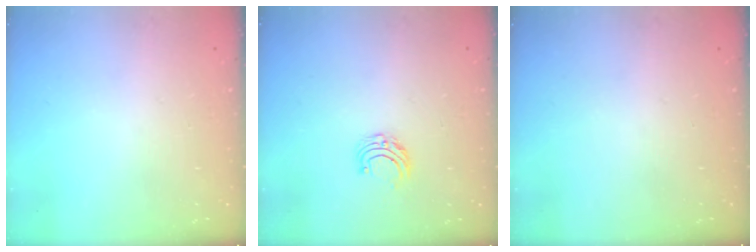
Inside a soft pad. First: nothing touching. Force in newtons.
{"total": 5.0, "press": 5.0, "slide": 0.4}
{"total": 0.0}